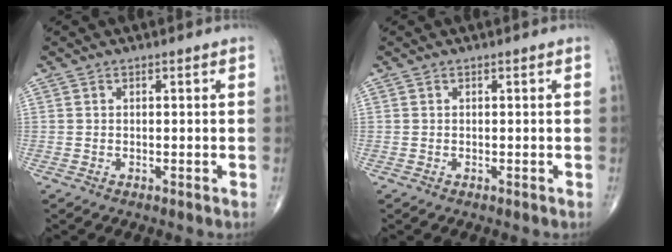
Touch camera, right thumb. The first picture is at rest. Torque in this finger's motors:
{"motor_torque": [-0.02, 0.02, 0.00, 0.00, 0.00]}